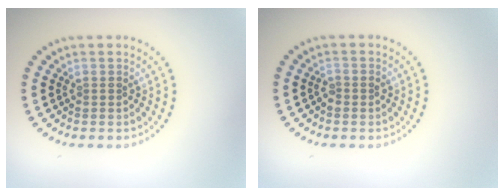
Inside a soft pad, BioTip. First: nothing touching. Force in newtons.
{"total": 0.8, "press": 0.8, "slide": 0.1}